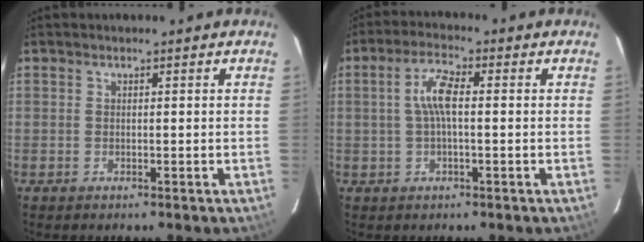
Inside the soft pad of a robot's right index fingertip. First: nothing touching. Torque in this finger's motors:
{"motor_torque": [0.37, -0.19, 0.31, 0.12]}